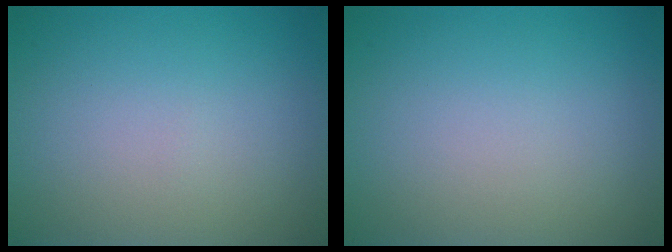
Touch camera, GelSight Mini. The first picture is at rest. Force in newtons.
{"total": 0.0}